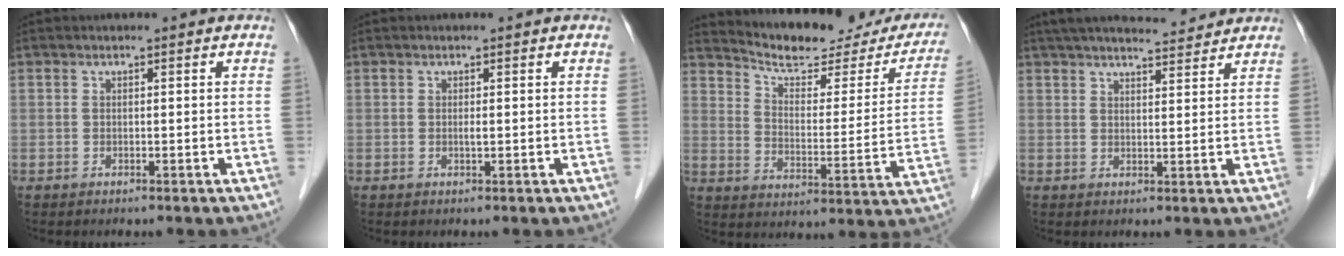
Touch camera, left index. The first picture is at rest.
{"total": 0.5, "force": [0.1, 0.0, 0.5], "torque": [-0.012, -0.001, 0.001]}
{"total": 20.5, "force": [18.5, 5.3, 6.9], "torque": [-0.083, -0.031, 0.235]}
{"total": 12.4, "force": [11.2, 1.9, 4.8], "torque": [-0.074, 0.025, 0.161]}